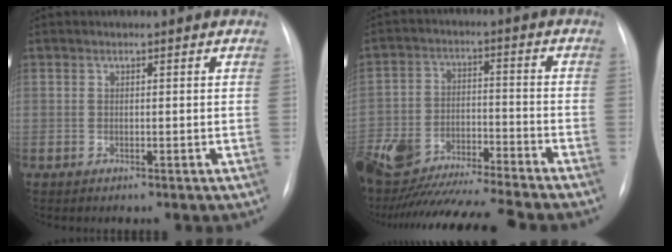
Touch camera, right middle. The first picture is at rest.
{"total": 23.6, "force": [-21.0, 2.3, 10.5], "torque": [-0.229, -0.031, -0.340]}